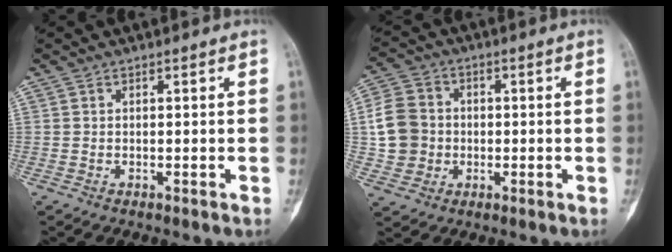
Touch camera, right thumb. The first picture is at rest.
{"total": 9.2, "force": [-0.4, 8.3, 3.9], "torque": [-0.056, 0.016, -0.013]}